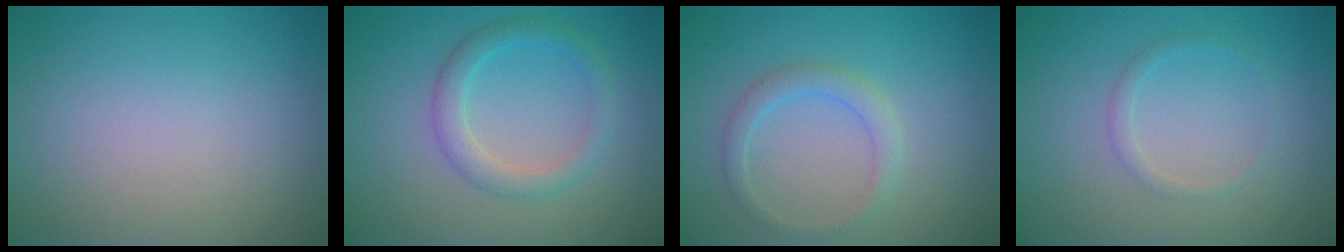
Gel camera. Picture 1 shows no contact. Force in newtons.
{"total": 2.7, "press": 2.7, "slide": 0.1}
{"total": 2.0, "press": 2.0, "slide": 0.3}
{"total": 1.0, "press": 1.0, "slide": 0.0}